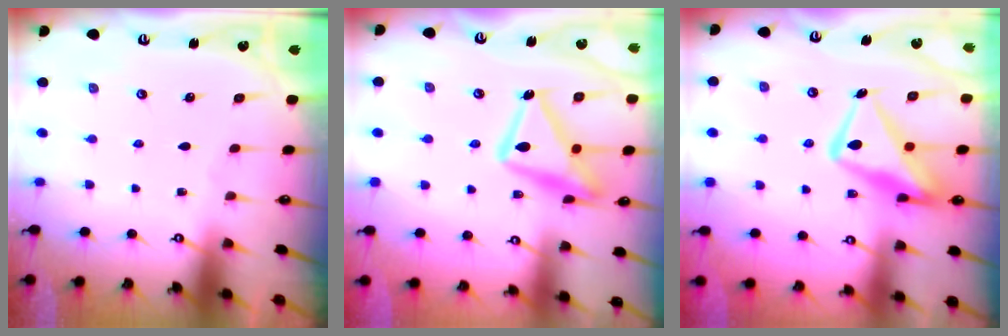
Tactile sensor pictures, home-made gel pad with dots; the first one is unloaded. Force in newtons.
{"total": 17.7, "press": 17.6, "slide": 1.2}
{"total": 16.1, "press": 16.1, "slide": 1.5}